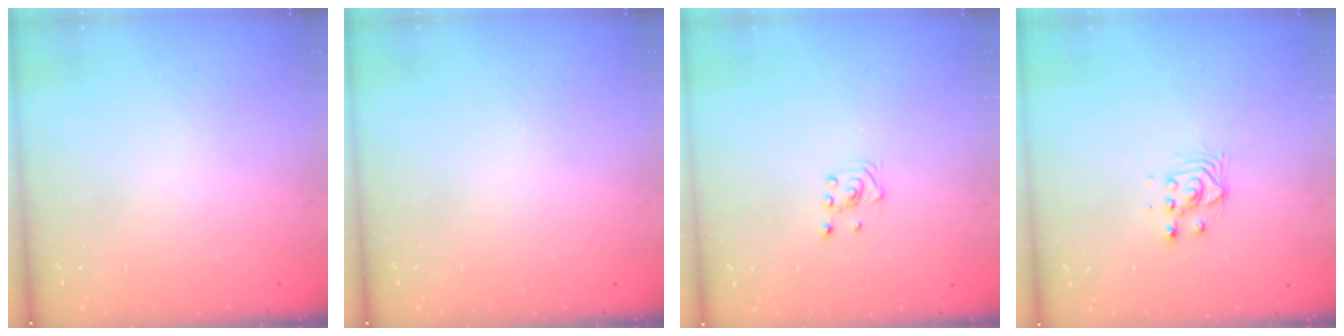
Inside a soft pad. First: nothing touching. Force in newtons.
{"total": 0.0}
{"total": 2.6, "press": 2.4, "slide": 1.0}
{"total": 3.8, "press": 3.8, "slide": 0.2}